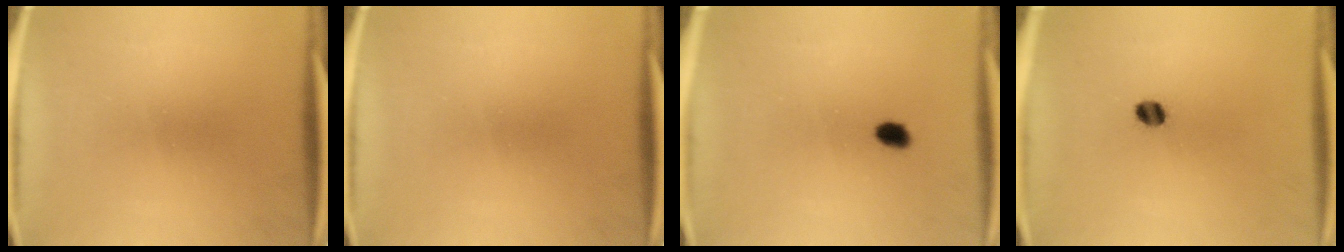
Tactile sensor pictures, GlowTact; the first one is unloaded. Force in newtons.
{"total": 0.0}
{"total": 1.8}
{"total": 2.8}